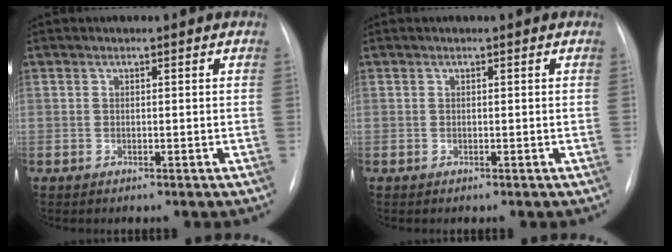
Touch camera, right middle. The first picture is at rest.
{"total": 0.0}